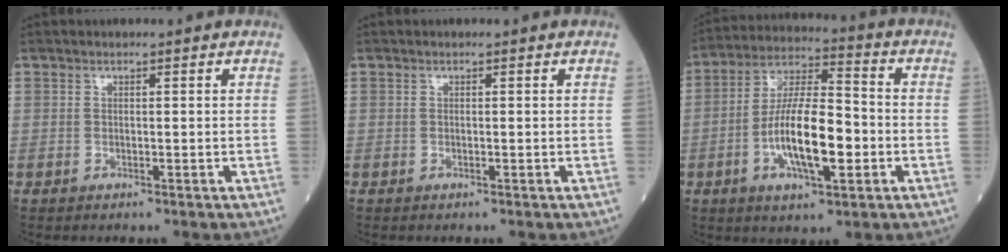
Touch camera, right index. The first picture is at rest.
{"total": 0.0}
{"total": 14.1, "force": [-3.4, 4.2, 13.1], "torque": [-0.255, 0.007, -0.059]}